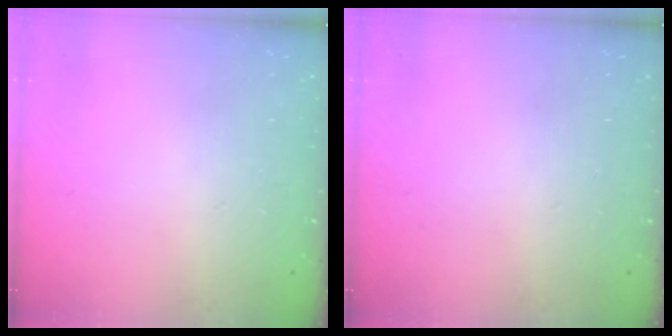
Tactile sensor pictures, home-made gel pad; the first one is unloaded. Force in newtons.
{"total": 0.0}